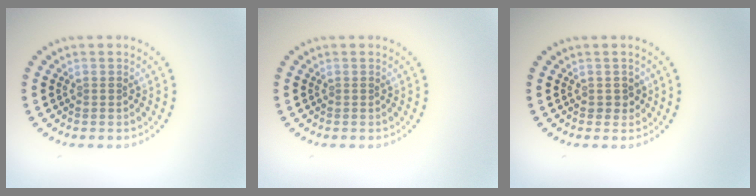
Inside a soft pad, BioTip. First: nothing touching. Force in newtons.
{"total": 0.0}
{"total": 0.9, "press": 0.8, "slide": 0.3}